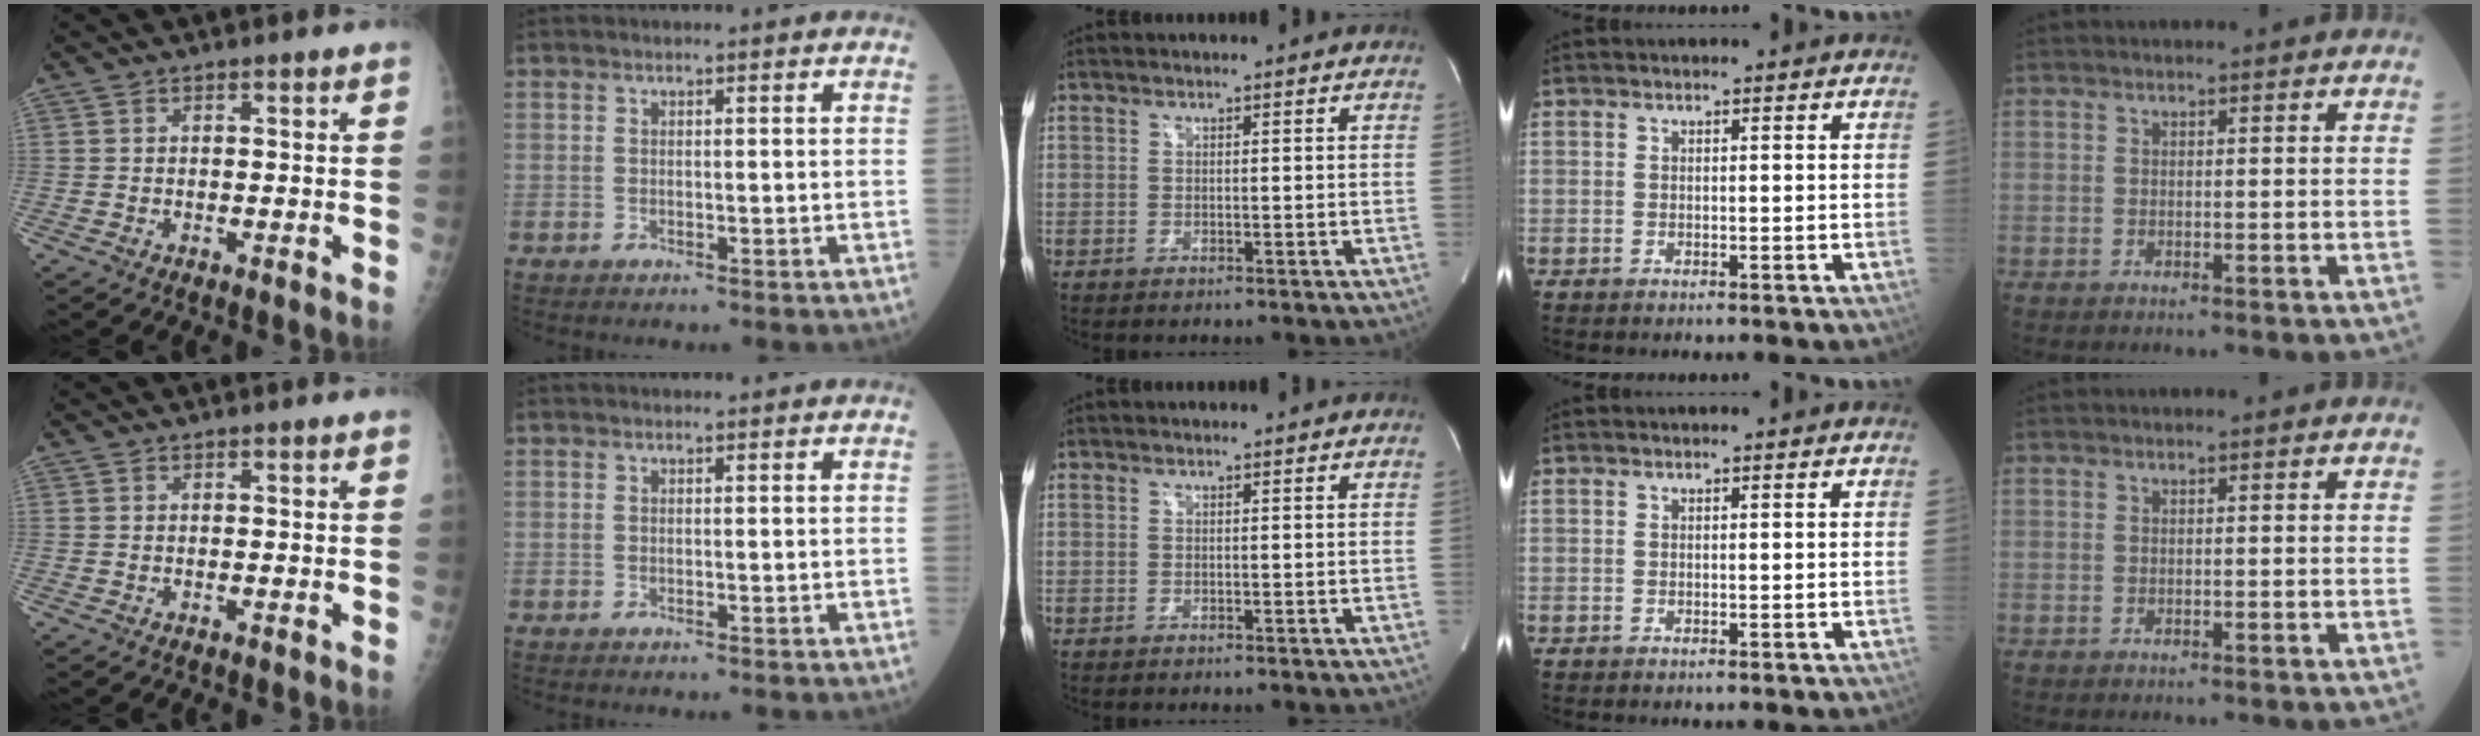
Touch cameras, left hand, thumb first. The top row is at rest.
{}